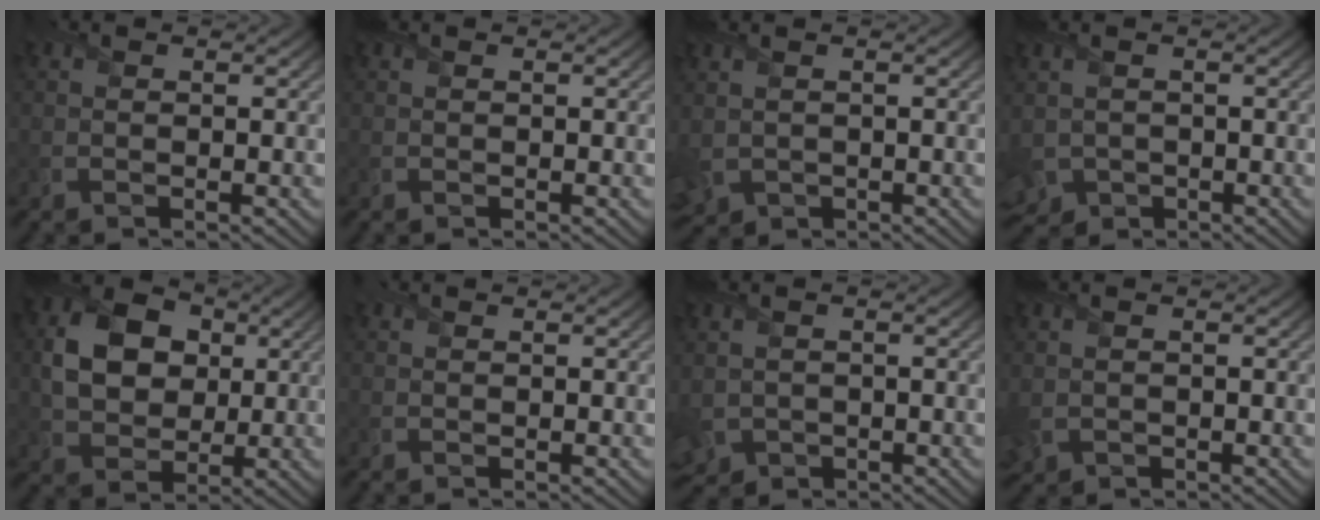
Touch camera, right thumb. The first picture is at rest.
{"total": 0.0}
{"total": 2.9, "force": [-0.2, 2.2, 1.9], "torque": [-0.061, -0.012, 0.001]}
{"total": 4.4, "force": [-1.3, 3.5, 2.3], "torque": [-0.069, -0.023, -0.021]}
{"total": 8.8, "force": [1.7, 6.8, 5.3], "torque": [-0.119, 0.007, 0.027]}
{"total": 0.6, "force": [0.6, 0.1, 0.1], "torque": [-0.002, 0.004, 0.012]}
{"total": 3.5, "force": [-0.7, 2.7, 2.1], "torque": [-0.063, -0.017, -0.009]}
{"total": 2.1, "force": [-0.3, 1.5, 1.4], "torque": [-0.047, -0.008, -0.003]}